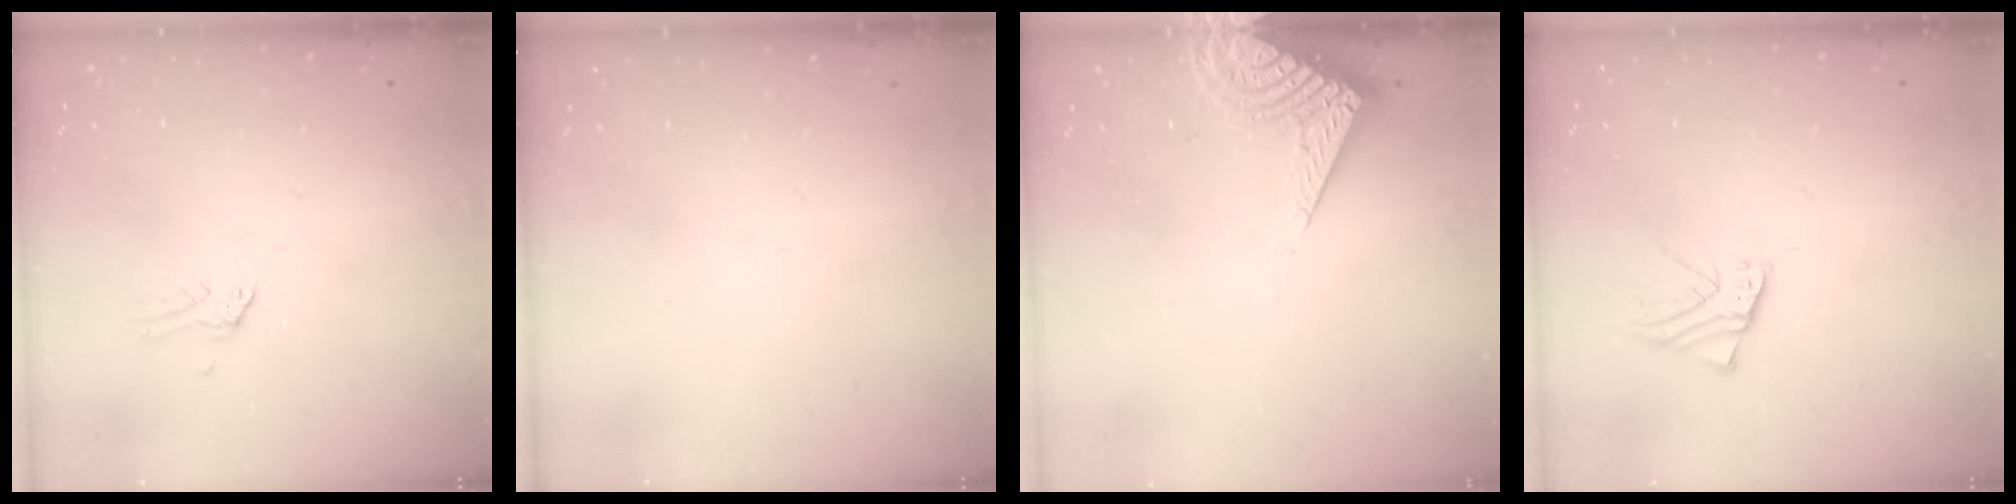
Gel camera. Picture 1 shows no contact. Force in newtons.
{"total": 0.0}
{"total": 9.3, "press": 9.2, "slide": 1.3}
{"total": 2.9, "press": 2.9, "slide": 0.2}